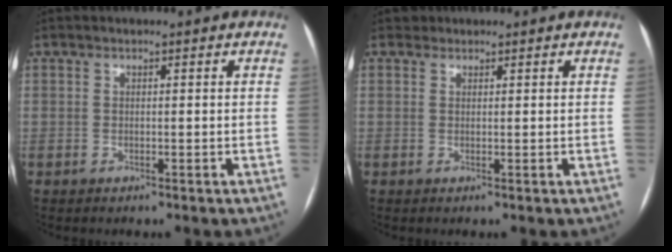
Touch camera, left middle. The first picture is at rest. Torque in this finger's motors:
{"motor_torque": [-0.01, 0.02, -0.01, 0.00]}